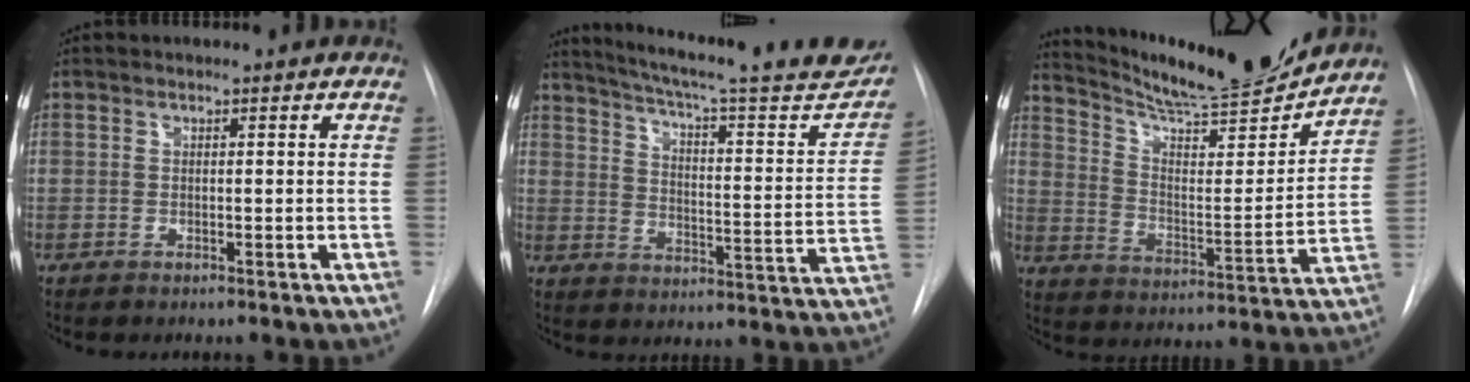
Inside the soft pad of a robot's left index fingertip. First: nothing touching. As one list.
[{"total": 26.2, "force": [22.8, 3.0, 12.5], "torque": [-0.184, -0.058, 0.285]}, {"total": 18.5, "force": [17.5, 0.5, 5.8], "torque": [-0.106, -0.044, 0.268]}]